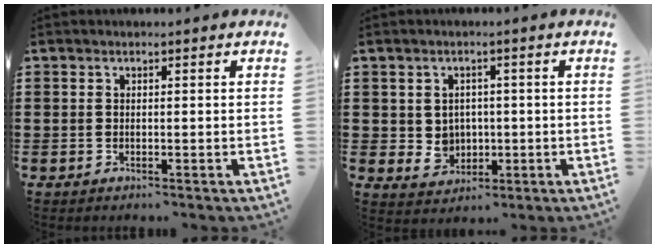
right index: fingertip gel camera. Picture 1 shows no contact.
{"total": 3.6, "force": [0.9, 3.4, 0.9], "torque": [-0.034, 0.005, 0.014]}